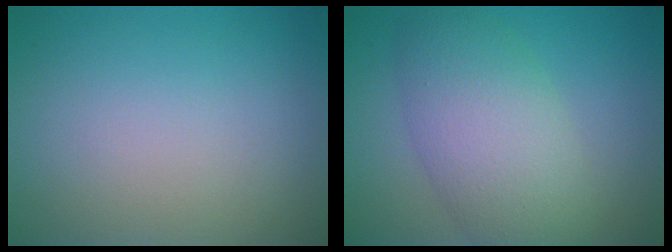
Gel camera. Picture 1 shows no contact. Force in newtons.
{"total": 7.0, "press": 7.0, "slide": 0.1}